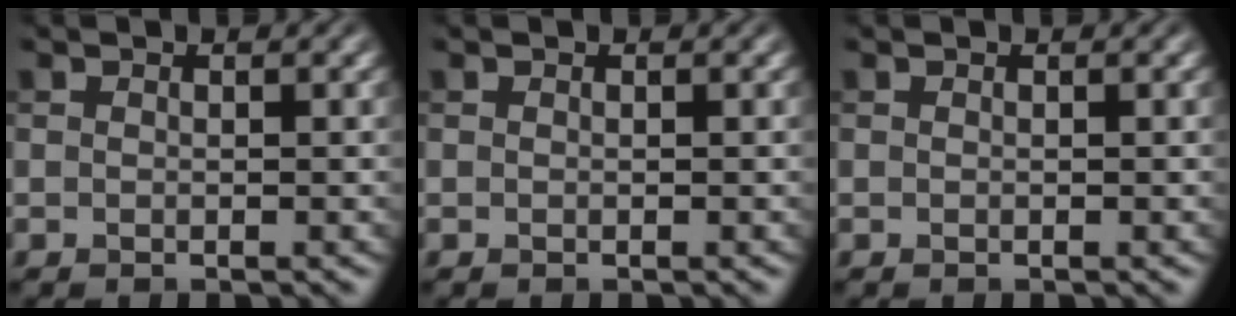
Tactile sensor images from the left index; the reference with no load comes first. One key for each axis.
{"total": 0.0}
{"total": 0.0}